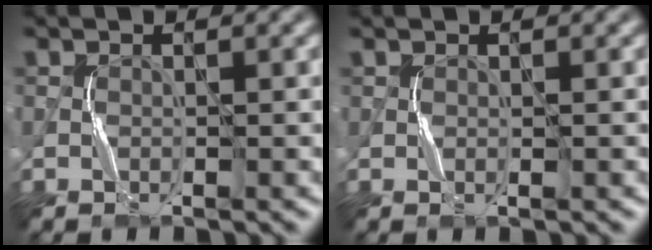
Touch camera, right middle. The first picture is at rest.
{"total": 0.0}